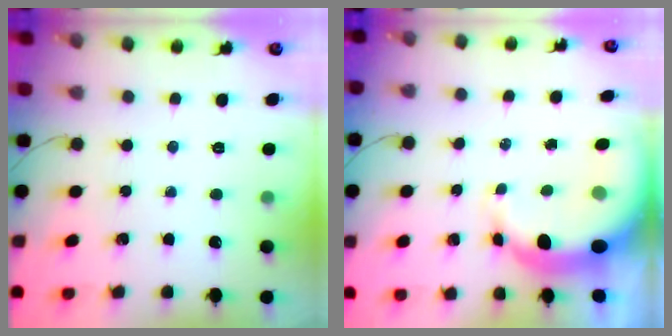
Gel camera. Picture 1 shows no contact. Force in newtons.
{"total": 8.1, "press": 7.8, "slide": 2.0}